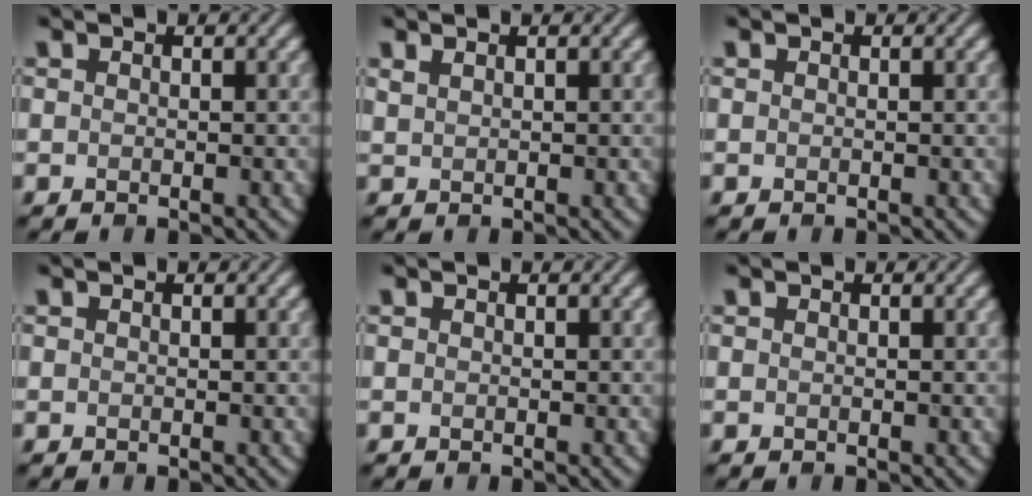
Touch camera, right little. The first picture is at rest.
{"total": 0.8, "force": [0.7, 0.2, 0.3], "torque": [-0.010, 0.002, 0.016]}
{"total": 0.0}
{"total": 0.0}
{"total": 0.0}
{"total": 0.0}